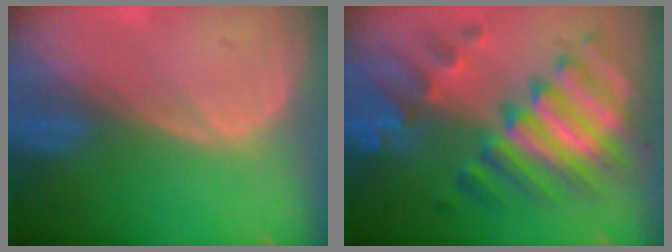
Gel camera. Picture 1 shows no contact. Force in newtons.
{"total": 10.5, "press": 10.5, "slide": 0.9}